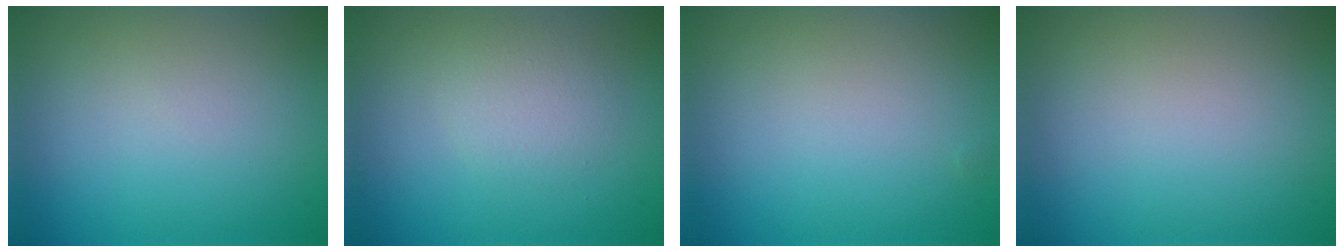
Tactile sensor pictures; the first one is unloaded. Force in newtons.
{"total": 2.0, "press": 2.0, "slide": 0.2}
{"total": 0.0}
{"total": 0.0}